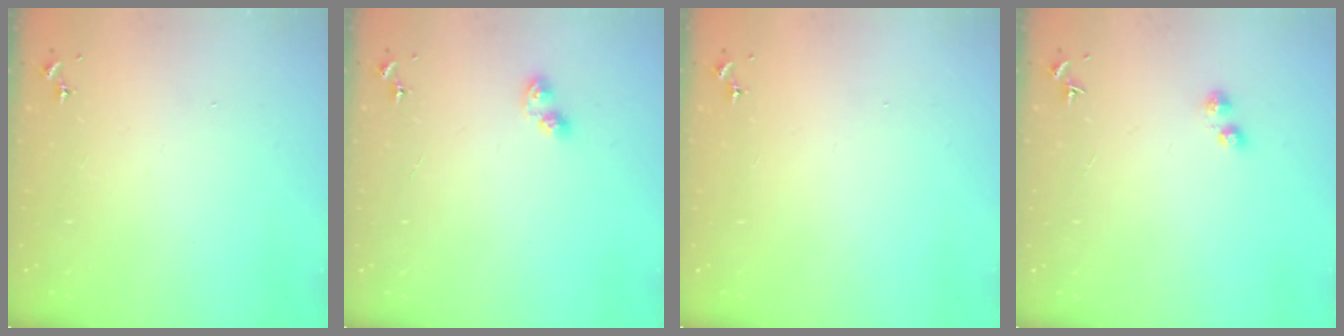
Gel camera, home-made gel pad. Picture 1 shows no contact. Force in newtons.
{"total": 4.8, "press": 4.6, "slide": 1.2}
{"total": 0.0}
{"total": 3.6, "press": 3.6, "slide": 0.5}